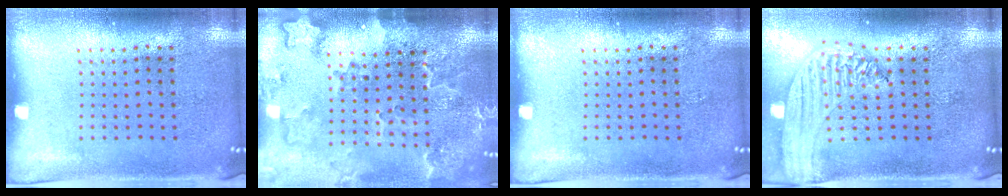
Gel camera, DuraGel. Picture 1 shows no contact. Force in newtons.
{"total": 2.9, "press": 2.3, "slide": 1.8}
{"total": 0.0}
{"total": 2.0, "press": 1.9, "slide": 0.7}